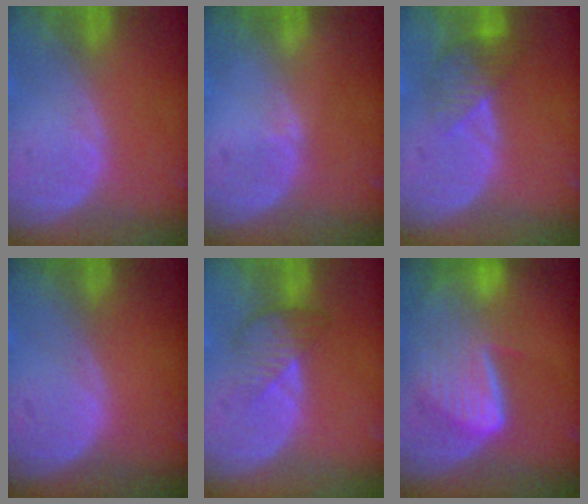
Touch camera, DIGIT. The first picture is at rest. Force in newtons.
{"total": 0.6, "press": 0.6, "slide": 0.2}
{"total": 4.2, "press": 4.1, "slide": 0.5}
{"total": 0.0}
{"total": 3.8, "press": 3.8, "slide": 0.0}
{"total": 8.8, "press": 7.9, "slide": 4.0}